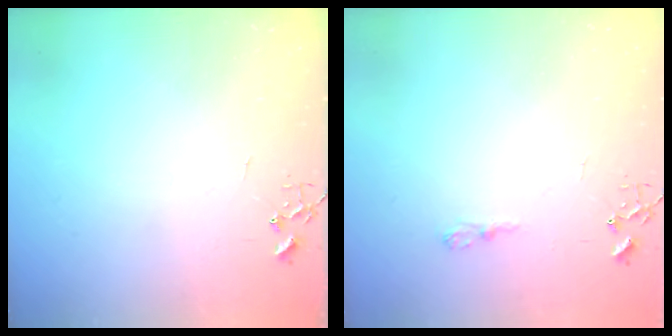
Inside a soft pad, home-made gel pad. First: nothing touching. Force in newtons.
{"total": 6.0, "press": 6.0, "slide": 0.7}